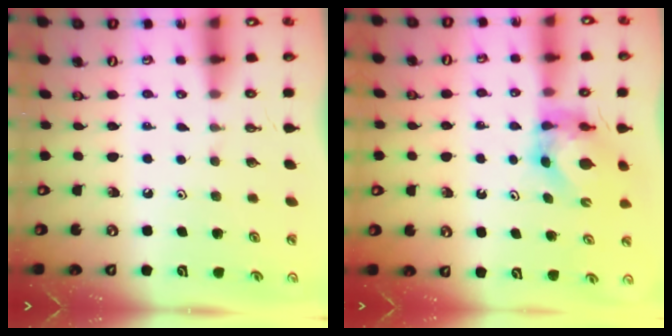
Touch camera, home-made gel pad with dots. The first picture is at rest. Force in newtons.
{"total": 5.8, "press": 5.8, "slide": 0.3}